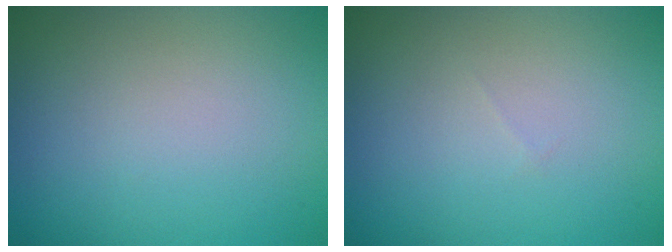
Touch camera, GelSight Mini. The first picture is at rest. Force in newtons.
{"total": 0.0}